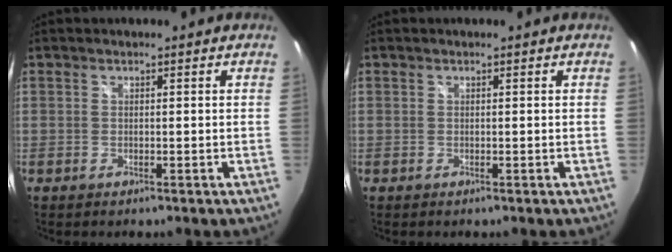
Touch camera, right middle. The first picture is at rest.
{"total": 0.0}